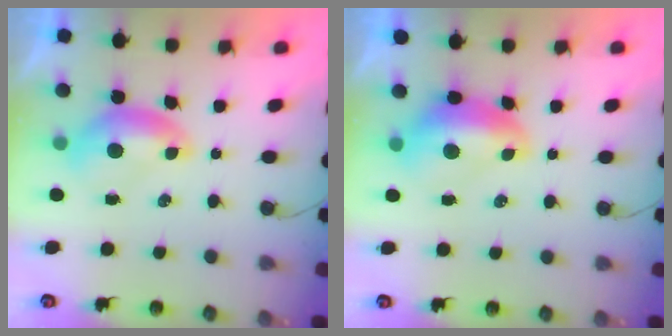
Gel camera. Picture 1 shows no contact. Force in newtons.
{"total": 2.2, "press": 2.1, "slide": 0.8}